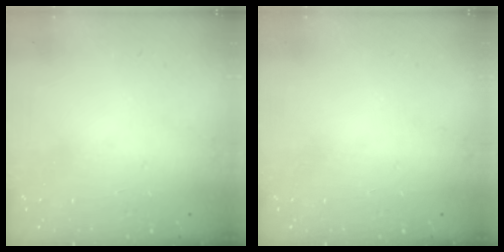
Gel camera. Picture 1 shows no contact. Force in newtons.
{"total": 0.0}